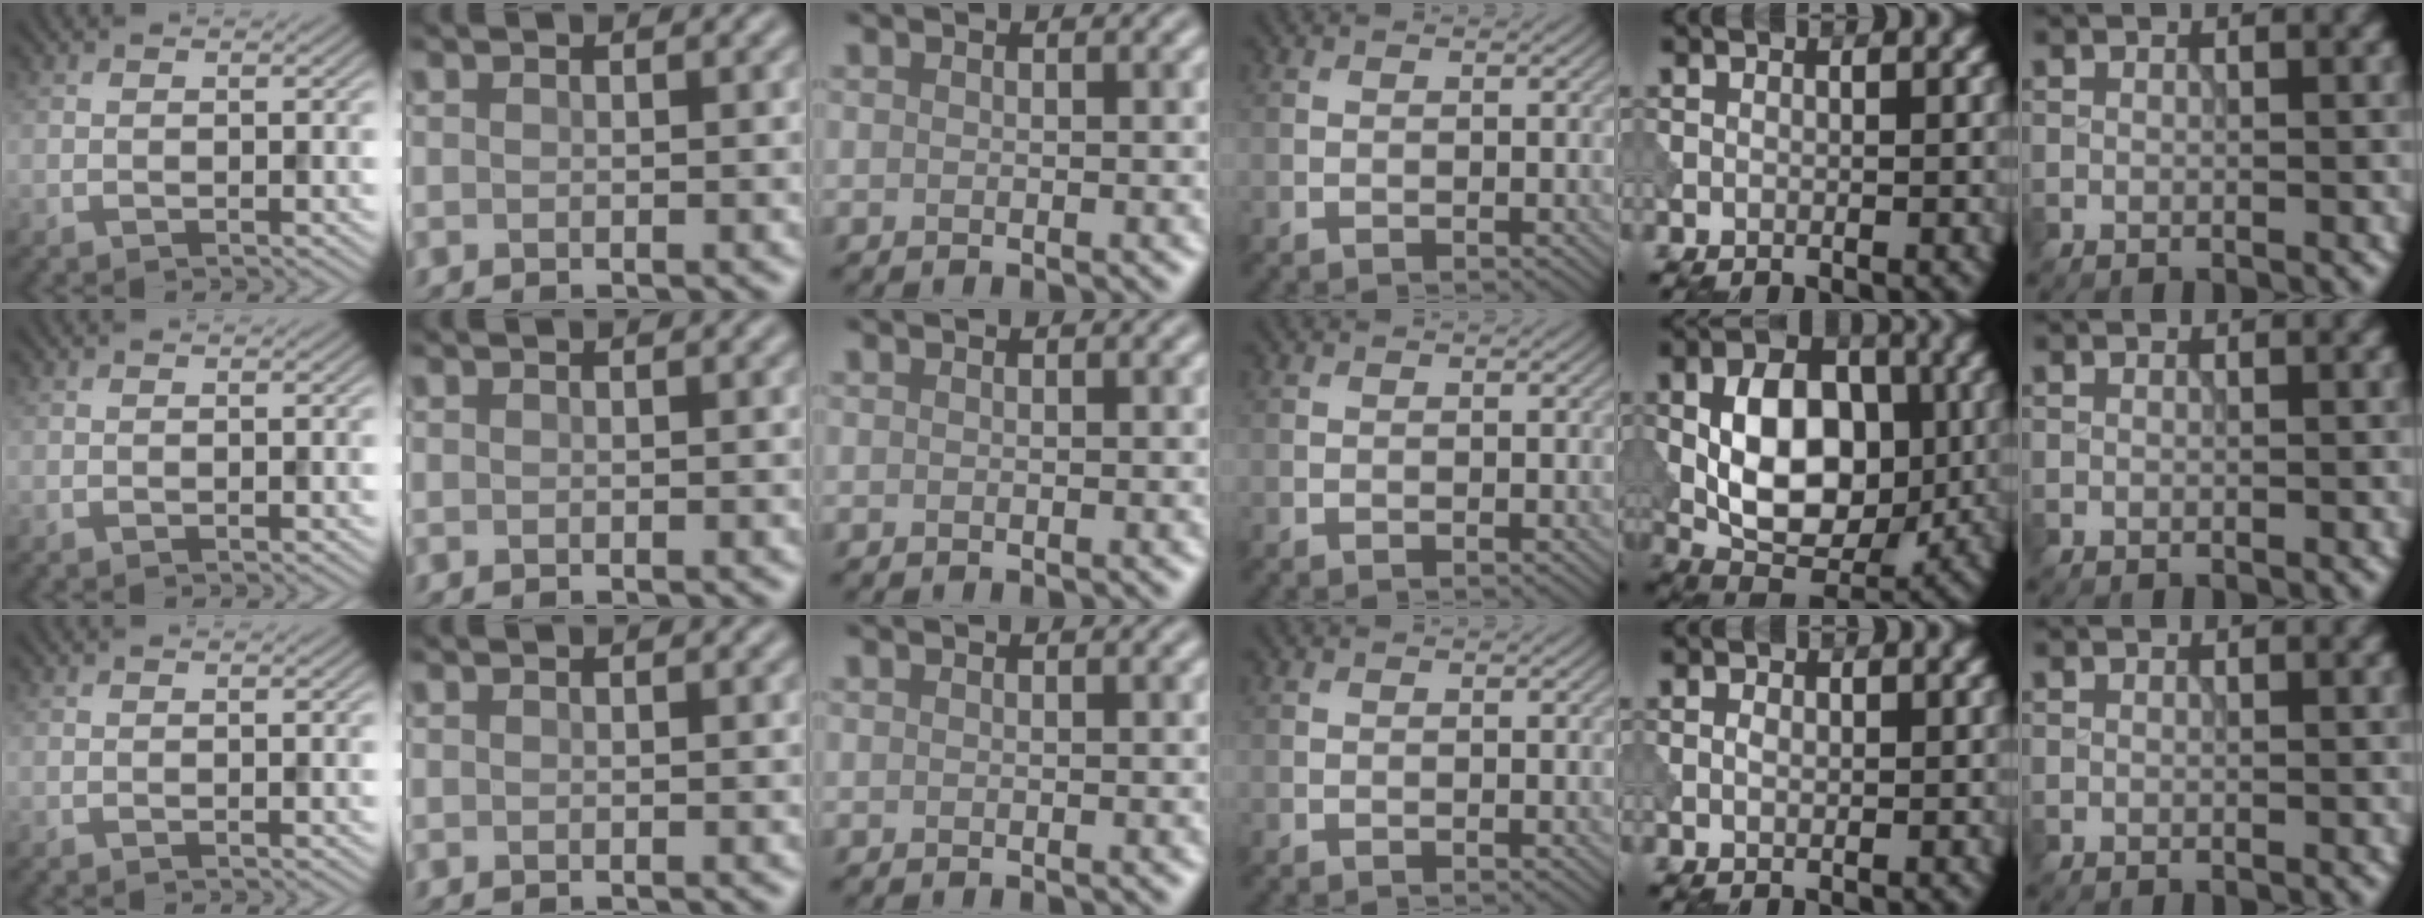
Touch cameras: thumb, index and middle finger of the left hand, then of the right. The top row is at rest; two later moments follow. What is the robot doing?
{"motion": "press", "object": "tv remote"}